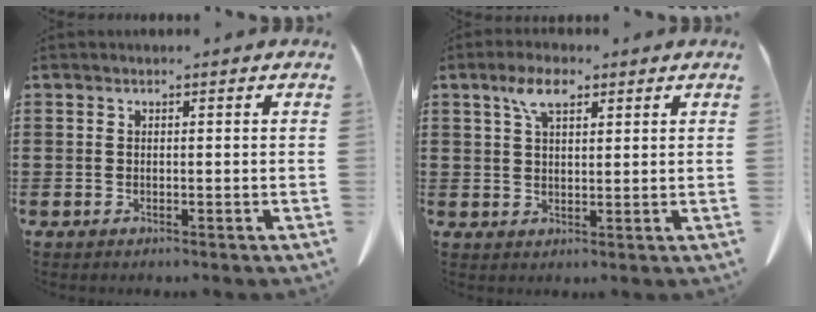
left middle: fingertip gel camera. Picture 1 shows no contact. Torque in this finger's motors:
{"motor_torque": [1.01, 0.68, 0.19, 0.01]}